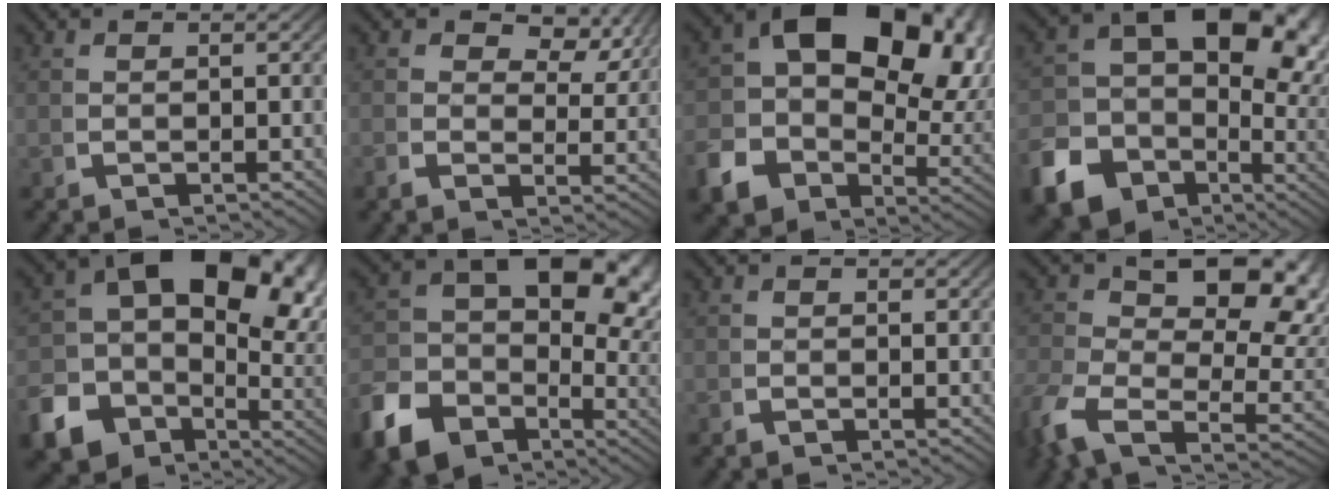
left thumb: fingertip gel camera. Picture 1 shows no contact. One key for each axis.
{"total": 5.7, "fx": 2.9, "fy": 3.3, "fz": 3.6, "tx": -0.047, "ty": 0.001, "tz": 0.035}
{"total": 19.1, "fx": 0.6, "fy": 14.5, "fz": 12.5, "tx": -0.233, "ty": -0.026, "tz": 0.002}
{"total": 18.0, "fx": -3.2, "fy": 14.0, "fz": 10.8, "tx": -0.182, "ty": -0.028, "tz": -0.059}
{"total": 18.2, "fx": -1.5, "fy": 14.0, "fz": 11.5, "tx": -0.196, "ty": -0.022, "tz": -0.036}
{"total": 14.5, "fx": -2.7, "fy": 10.6, "fz": 9.6, "tx": -0.157, "ty": -0.018, "tz": -0.047}
{"total": 0.6, "fx": 0.1, "fy": 0.5, "fz": 0.3, "tx": -0.004, "ty": -0.001, "tz": -0.003}
{"total": 10.4, "fx": 1.2, "fy": 6.2, "fz": 8.3, "tx": -0.140, "ty": -0.034, "tz": 0.021}